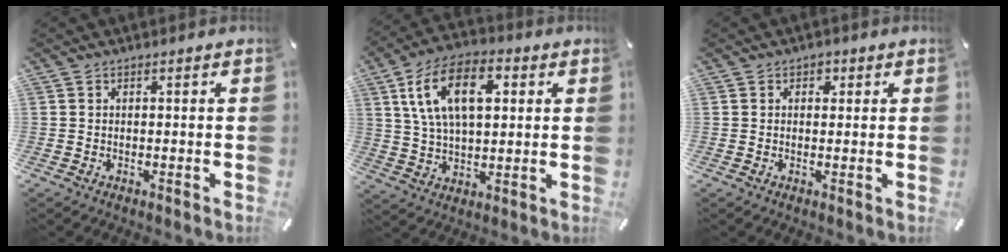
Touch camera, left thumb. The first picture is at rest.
{"total": 14.9, "force": [4.9, 8.5, 11.2], "torque": [-0.233, 0.009, 0.083]}
{"total": 1.7, "force": [0.5, 1.4, 0.6], "torque": [0.002, 0.000, 0.003]}